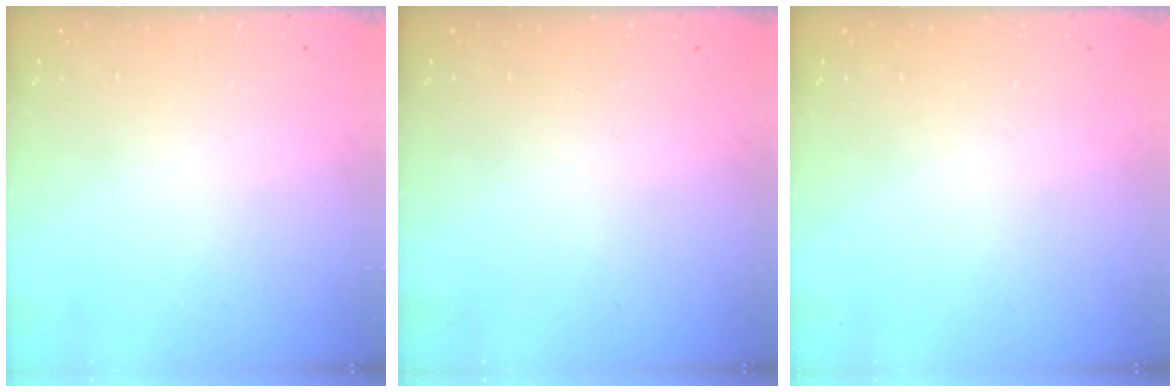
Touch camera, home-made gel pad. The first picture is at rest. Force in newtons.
{"total": 0.0}
{"total": 0.0}